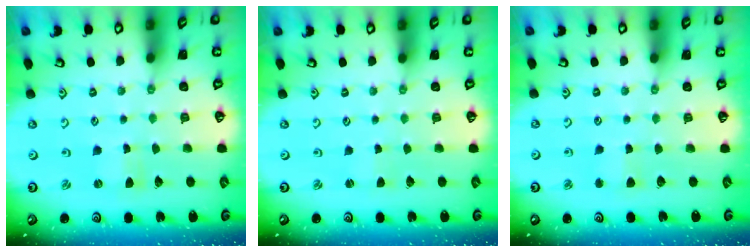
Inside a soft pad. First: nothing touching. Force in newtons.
{"total": 0.0}
{"total": 3.7, "press": 3.7, "slide": 0.4}